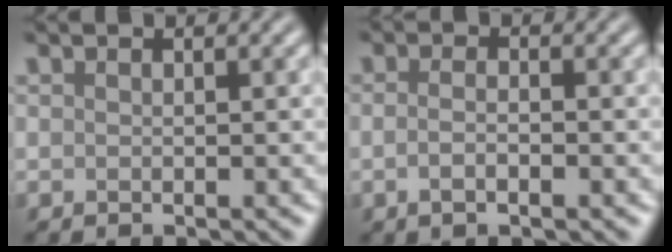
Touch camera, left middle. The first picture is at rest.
{"total": 2.1, "force": [-0.6, 0.8, 1.8], "torque": [-0.027, -0.004, -0.014]}